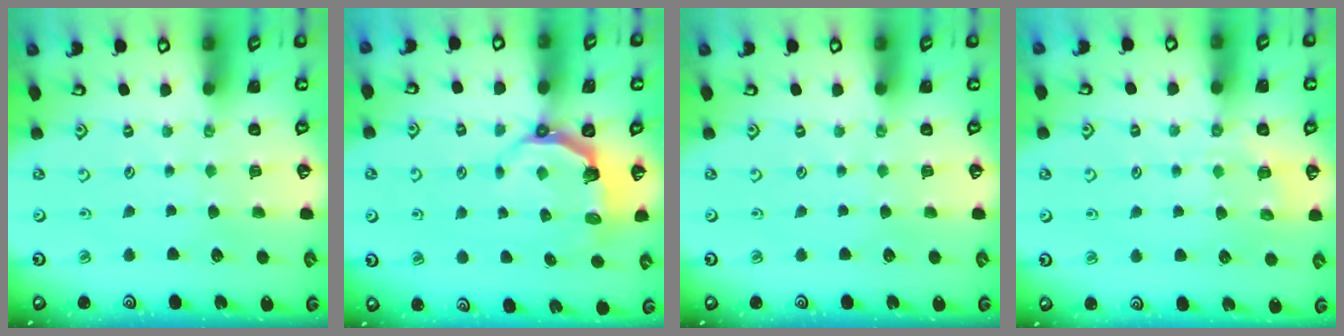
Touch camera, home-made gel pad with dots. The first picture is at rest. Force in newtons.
{"total": 5.0, "press": 3.4, "slide": 3.6}
{"total": 0.0}
{"total": 5.2, "press": 5.1, "slide": 1.1}